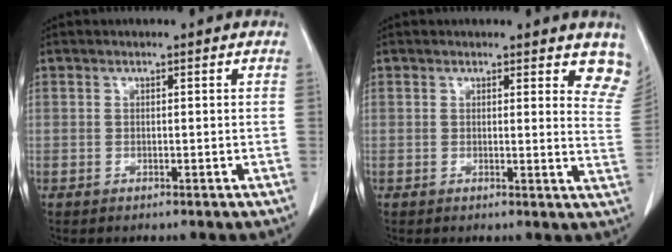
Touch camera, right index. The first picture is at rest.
{"total": 7.1, "force": [6.2, 1.8, 3.0], "torque": [-0.016, -0.027, 0.042]}